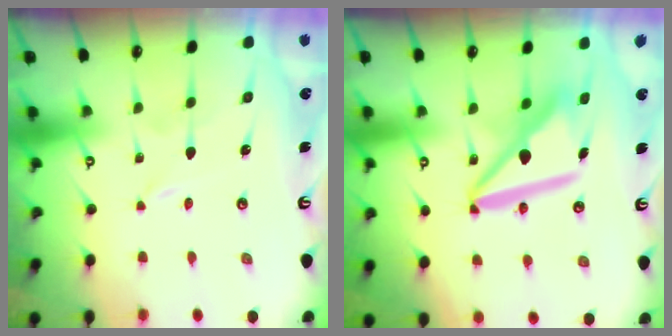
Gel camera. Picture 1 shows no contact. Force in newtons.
{"total": 13.2, "press": 13.1, "slide": 1.7}